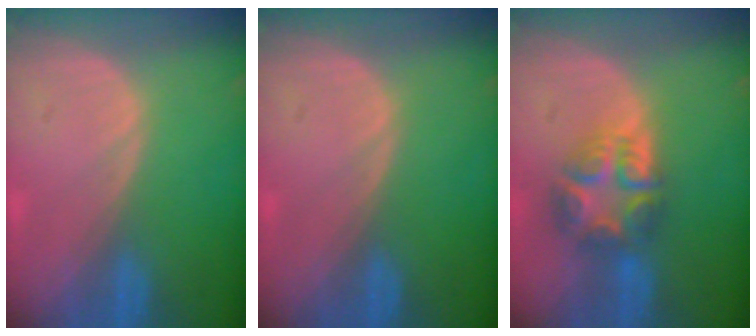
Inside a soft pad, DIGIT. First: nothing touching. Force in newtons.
{"total": 0.0}
{"total": 7.7, "press": 6.8, "slide": 3.7}